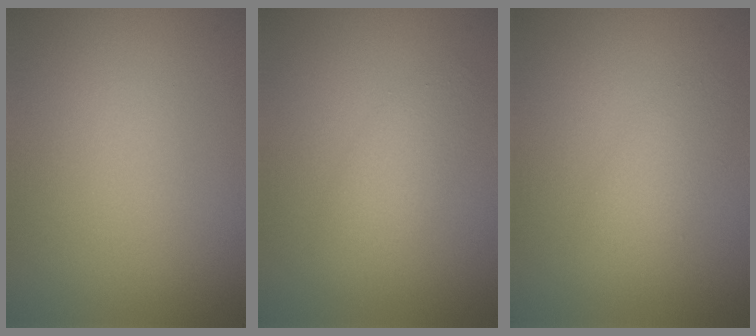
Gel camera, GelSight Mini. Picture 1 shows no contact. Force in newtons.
{"total": 2.3, "press": 2.3, "slide": 0.2}
{"total": 2.2, "press": 2.2, "slide": 0.1}